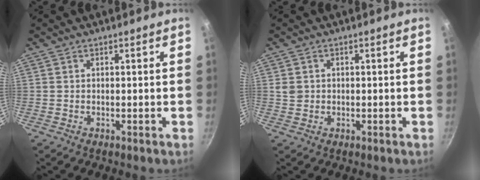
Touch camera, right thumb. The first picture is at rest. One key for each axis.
{"total": 2.1, "fx": 0.4, "fy": 1.9, "fz": 0.7, "tx": -0.007, "ty": 0.003, "tz": 0.009}